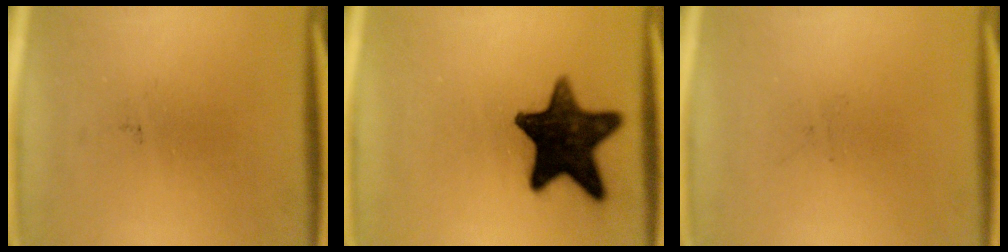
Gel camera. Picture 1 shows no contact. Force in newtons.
{"total": 16.0}
{"total": 0.0}